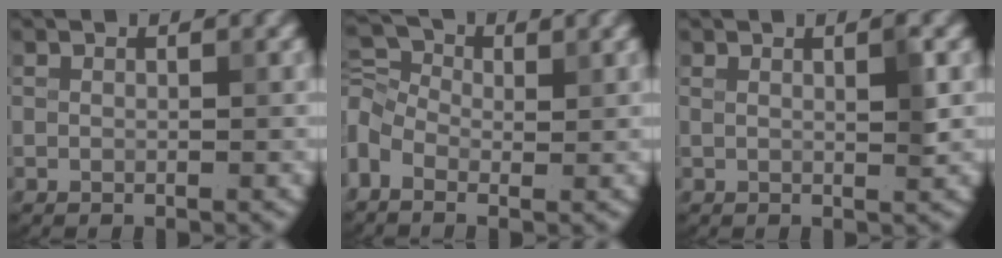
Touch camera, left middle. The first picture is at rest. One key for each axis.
{"total": 4.3, "fx": -0.8, "fy": 3.0, "fz": 3.0, "tx": -0.073, "ty": 0.015, "tz": -0.037}
{"total": 1.7, "fx": 0.6, "fy": 0.3, "fz": 1.6, "tx": -0.022, "ty": 0.000, "tz": 0.006}